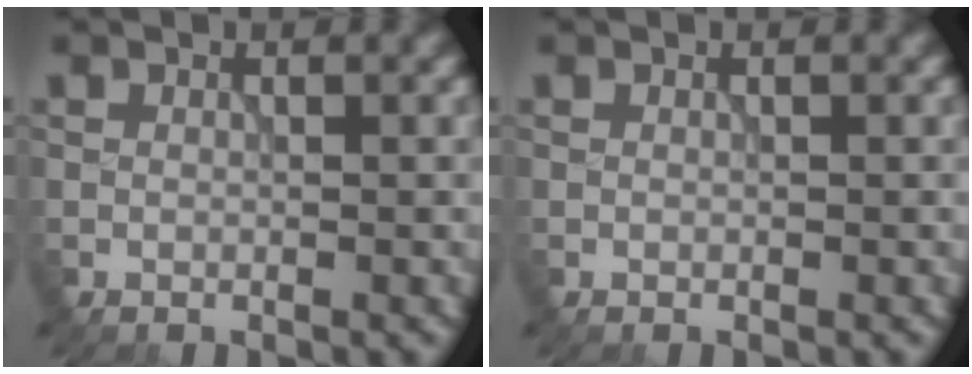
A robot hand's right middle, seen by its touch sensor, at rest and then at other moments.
{"total": 0.0}